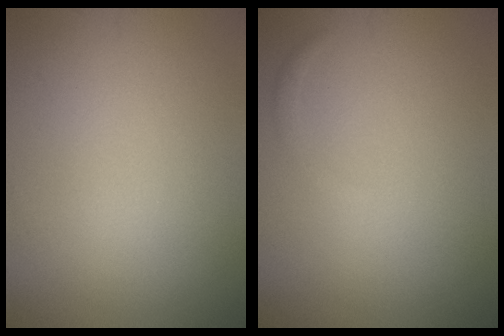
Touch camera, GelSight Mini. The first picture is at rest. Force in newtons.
{"total": 0.6, "press": 0.6, "slide": 0.0}